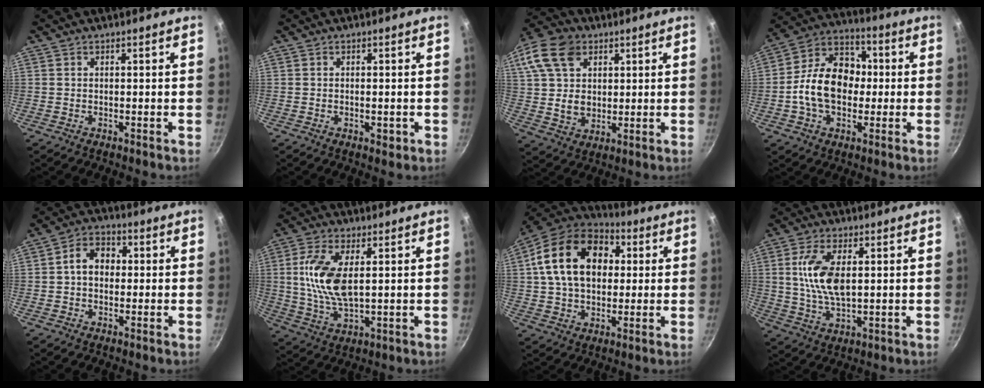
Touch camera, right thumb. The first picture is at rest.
{"total": 2.0, "force": [-0.6, 1.0, 1.7], "torque": [-0.025, -0.001, -0.009]}
{"total": 19.8, "force": [7.6, 14.7, 10.9], "torque": [-0.223, 0.015, 0.138]}
{"total": 15.7, "force": [-0.9, 11.3, 10.8], "torque": [-0.144, 0.034, -0.034]}
{"total": 6.7, "force": [0.4, 5.2, 4.3], "torque": [-0.044, 0.018, -0.004]}
{"total": 11.6, "force": [2.1, 5.4, 10.0], "torque": [-0.199, -0.006, 0.043]}
{"total": 20.2, "force": [4.2, 14.2, 13.7], "torque": [-0.213, 0.022, 0.060]}
{"total": 10.4, "force": [1.9, 4.9, 8.9], "torque": [-0.170, -0.003, 0.037]}